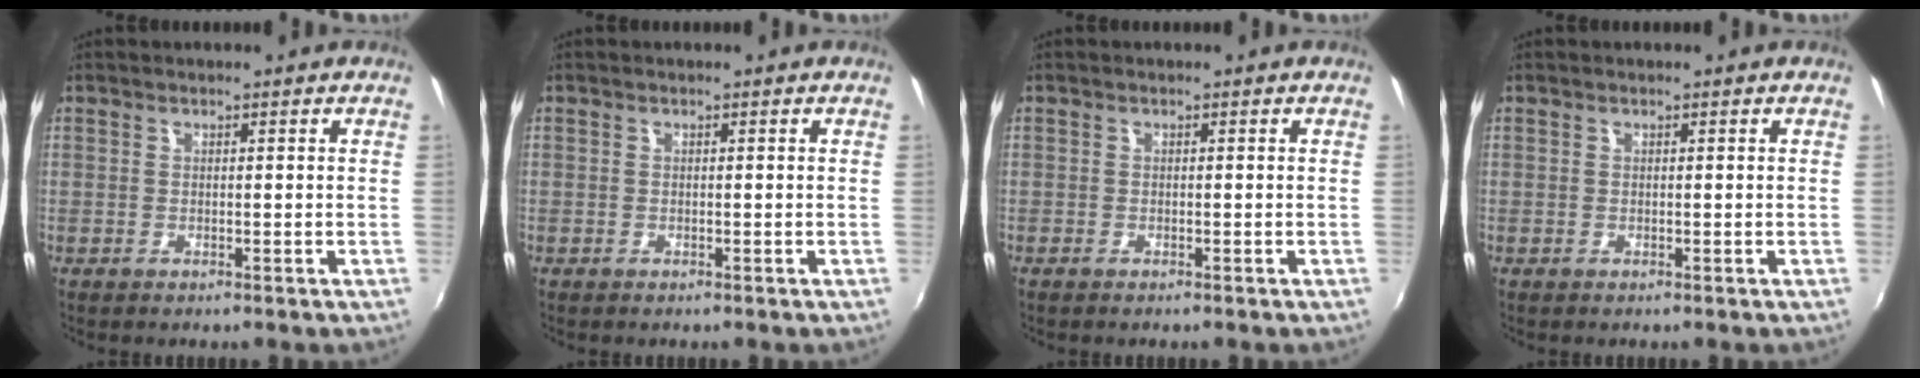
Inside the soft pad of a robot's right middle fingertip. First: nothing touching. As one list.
[{"total": 0.0}, {"total": 0.8, "force": [-0.7, 0.1, 0.4], "torque": [-0.009, -0.003, -0.014]}, {"total": 0.0}]